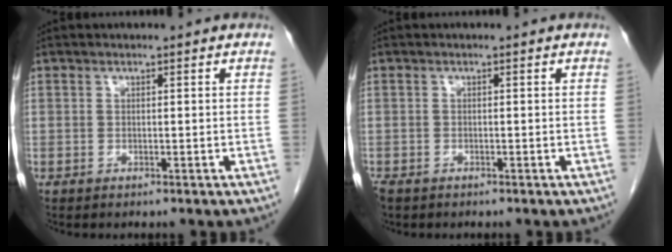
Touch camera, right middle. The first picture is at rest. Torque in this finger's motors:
{"motor_torque": [0.47, -0.88, 0.34, 0.10]}